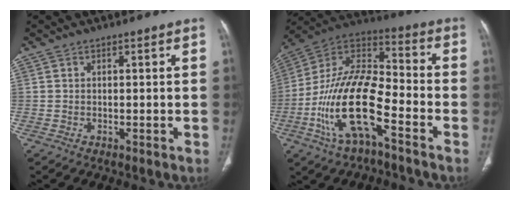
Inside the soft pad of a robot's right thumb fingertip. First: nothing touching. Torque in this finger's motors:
{"motor_torque": [2.74, 2.27, 2.14, -0.63, 0.60]}